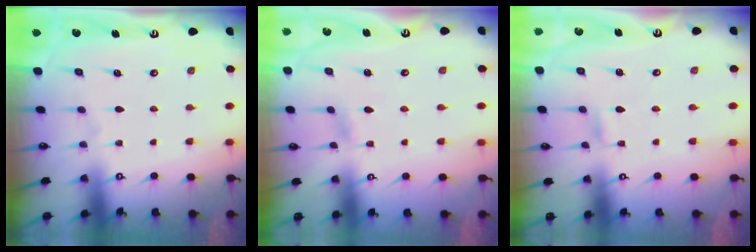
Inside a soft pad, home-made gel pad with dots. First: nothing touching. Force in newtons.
{"total": 3.2, "press": 3.2, "slide": 0.4}
{"total": 1.8, "press": 1.8, "slide": 0.2}